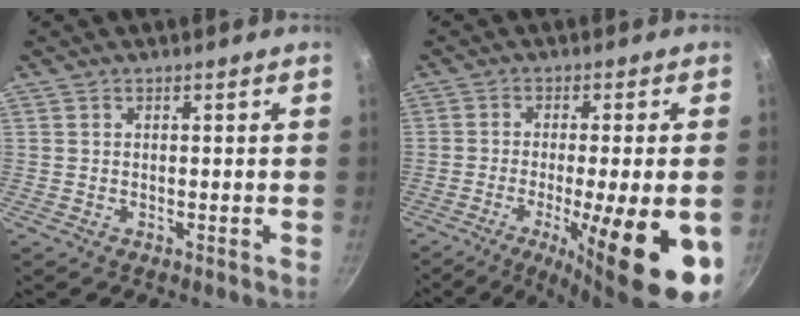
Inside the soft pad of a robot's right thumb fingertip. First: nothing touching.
{"total": 18.3, "force": [-6.0, 4.2, 16.8], "torque": [-0.236, -0.004, -0.083]}